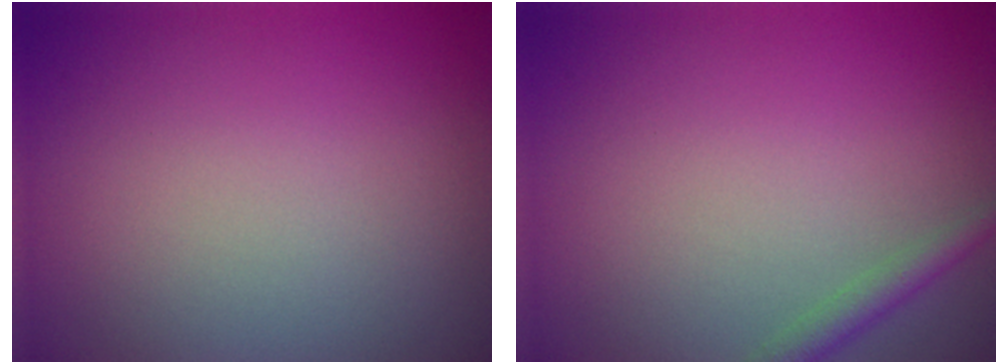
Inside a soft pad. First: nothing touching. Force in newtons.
{"total": 1.8, "press": 1.8, "slide": 0.1}